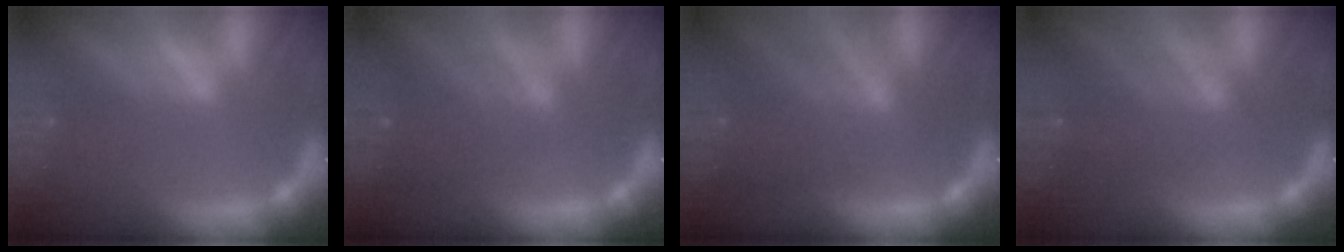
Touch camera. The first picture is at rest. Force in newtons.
{"total": 4.6}
{"total": 7.0}
{"total": 5.0}